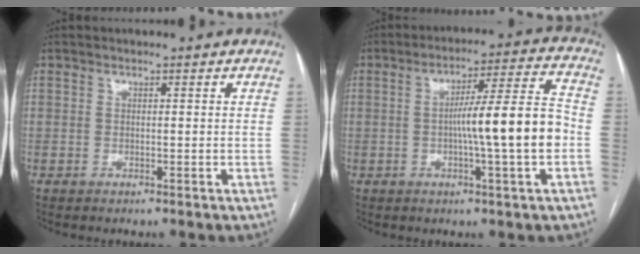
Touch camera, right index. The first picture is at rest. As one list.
[{"total": 12.1, "force": [-1.9, -0.5, 12.0], "torque": [-0.188, 0.013, -0.033]}]